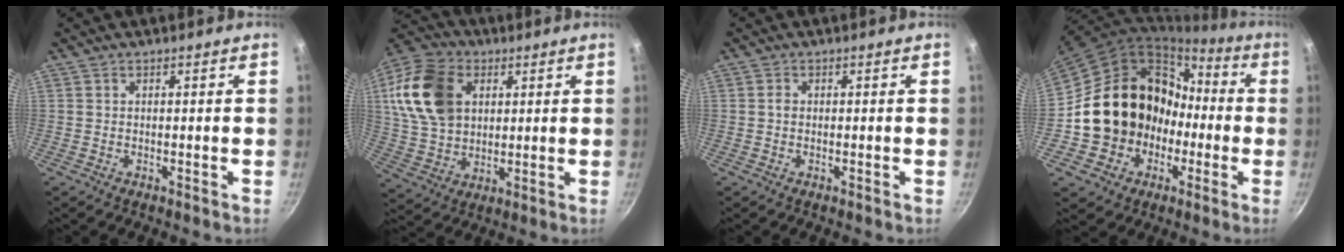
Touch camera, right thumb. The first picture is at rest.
{"total": 17.2, "force": [4.4, 12.4, 11.1], "torque": [-0.192, 0.001, 0.083]}
{"total": 1.0, "force": [-0.1, 0.8, 0.6], "torque": [-0.010, 0.004, -0.001]}
{"total": 18.4, "force": [-2.4, 16.4, 8.1], "torque": [-0.101, 0.058, -0.016]}